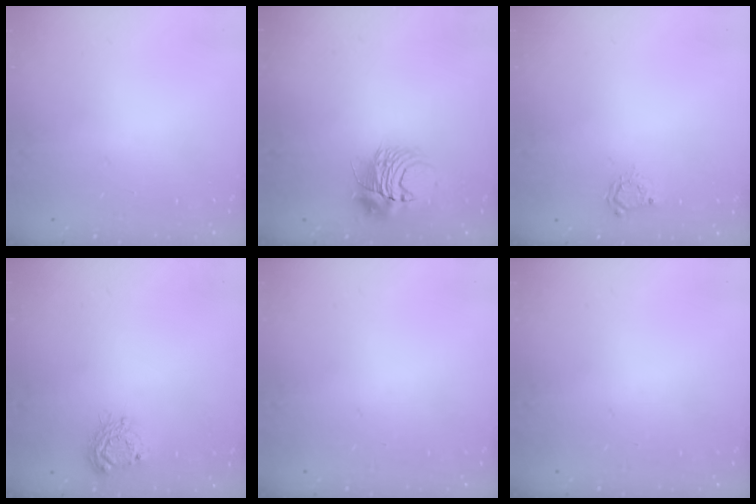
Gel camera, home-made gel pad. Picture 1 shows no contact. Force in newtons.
{"total": 9.1, "press": 9.1, "slide": 0.6}
{"total": 3.9, "press": 3.9, "slide": 0.6}
{"total": 7.6, "press": 7.6, "slide": 0.5}
{"total": 0.0}
{"total": 0.0}